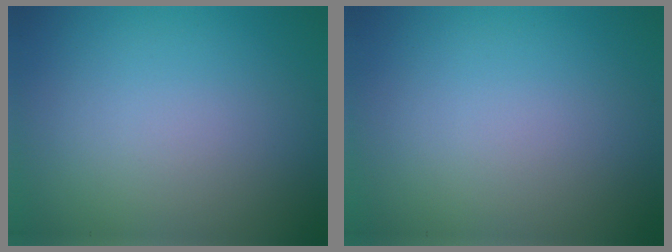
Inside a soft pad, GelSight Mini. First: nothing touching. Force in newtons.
{"total": 0.0}